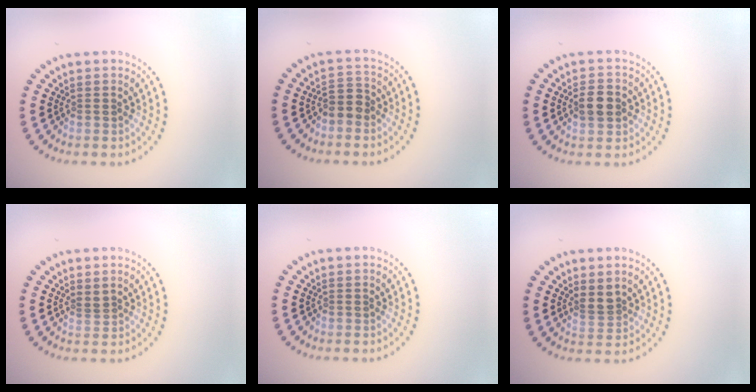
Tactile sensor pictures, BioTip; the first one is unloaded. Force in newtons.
{"total": 2.2, "press": 1.9, "slide": 1.1}
{"total": 3.3, "press": 3.3, "slide": 0.1}
{"total": 0.8, "press": 0.4, "slide": 0.6}
{"total": 0.0}
{"total": 1.9, "press": 1.4, "slide": 1.3}